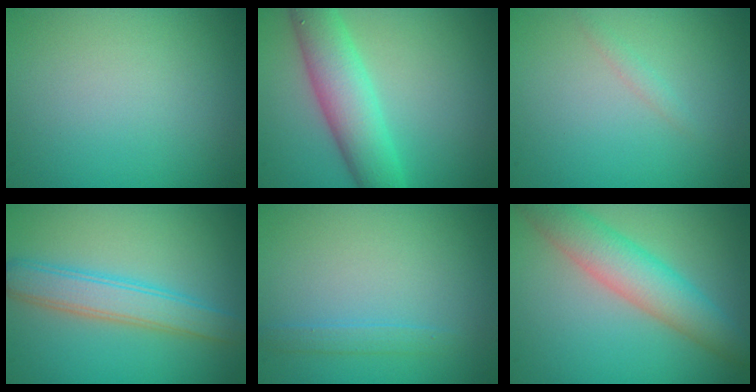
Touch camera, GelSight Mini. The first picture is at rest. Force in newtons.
{"total": 6.1, "press": 6.1, "slide": 0.4}
{"total": 0.7, "press": 0.7, "slide": 0.0}
{"total": 3.9, "press": 3.9, "slide": 0.1}
{"total": 1.1, "press": 1.1, "slide": 0.1}
{"total": 5.4, "press": 5.4, "slide": 0.2}